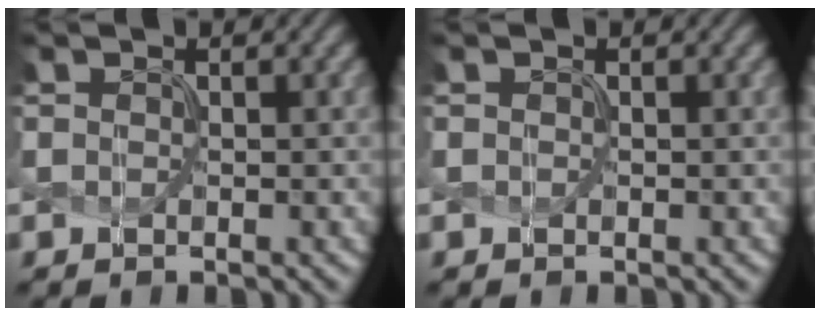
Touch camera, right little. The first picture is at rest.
{"total": 0.9, "force": [-0.4, -0.3, -0.7], "torque": [0.005, -0.001, 0.003]}